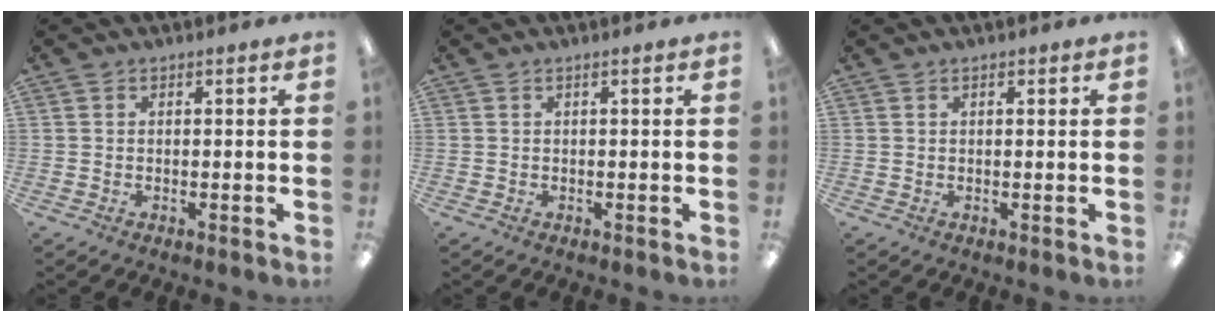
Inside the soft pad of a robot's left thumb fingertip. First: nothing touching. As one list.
[{"total": 0.5, "force": [0.2, 0.0, 0.5], "torque": [-0.007, 0.001, 0.002]}, {"total": 0.6, "force": [0.5, 0.4, 0.0], "torque": [-0.004, 0.001, 0.009]}]